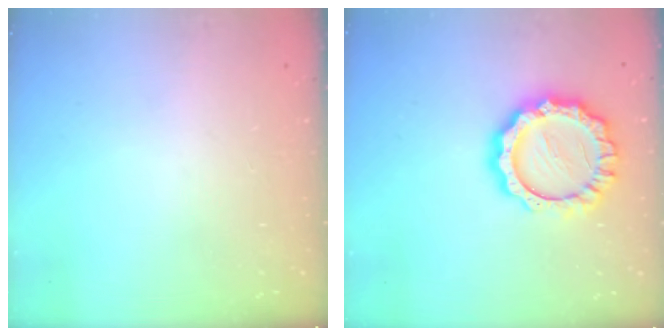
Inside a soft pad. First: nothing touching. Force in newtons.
{"total": 12.9, "press": 12.9, "slide": 1.1}